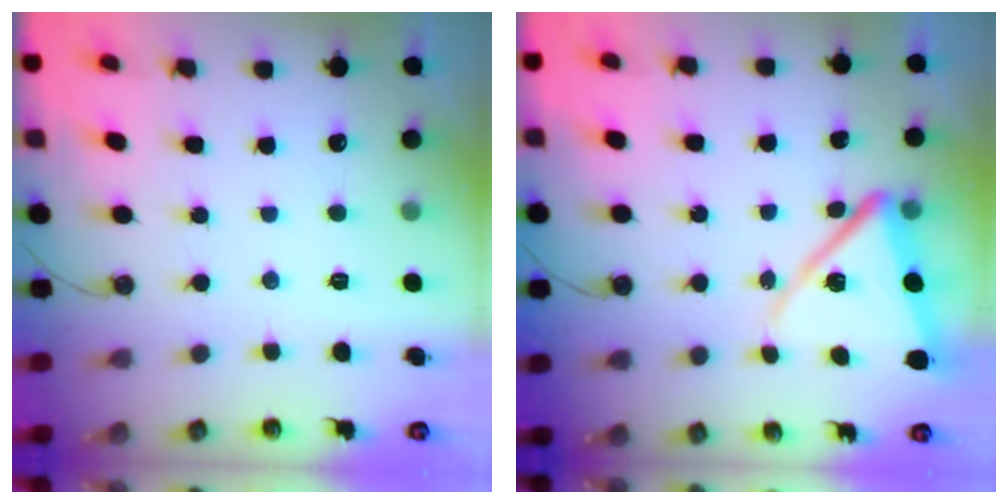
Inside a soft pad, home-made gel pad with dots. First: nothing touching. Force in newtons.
{"total": 12.7, "press": 12.6, "slide": 1.5}